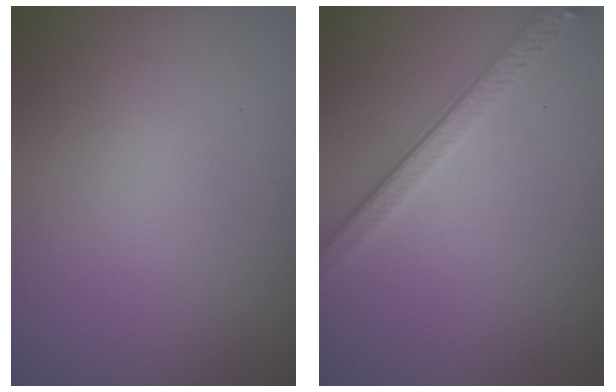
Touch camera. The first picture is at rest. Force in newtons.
{"total": 2.8, "press": 2.5, "slide": 1.2}